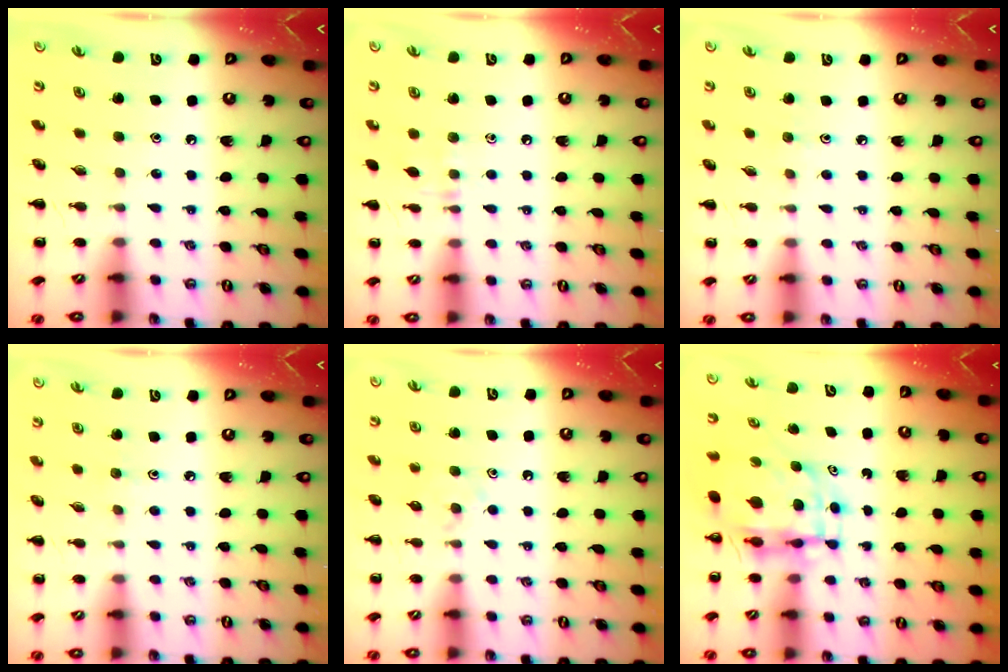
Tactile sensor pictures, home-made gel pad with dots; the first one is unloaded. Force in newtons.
{"total": 5.6, "press": 5.3, "slide": 1.8}
{"total": 2.4, "press": 2.2, "slide": 1.0}
{"total": 2.4, "press": 2.2, "slide": 1.0}
{"total": 5.3, "press": 5.0, "slide": 1.8}
{"total": 5.7, "press": 5.6, "slide": 1.0}